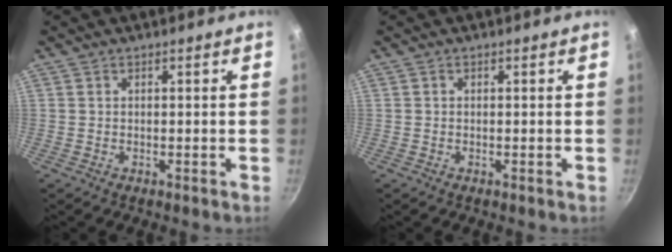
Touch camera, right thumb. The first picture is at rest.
{"total": 0.0}